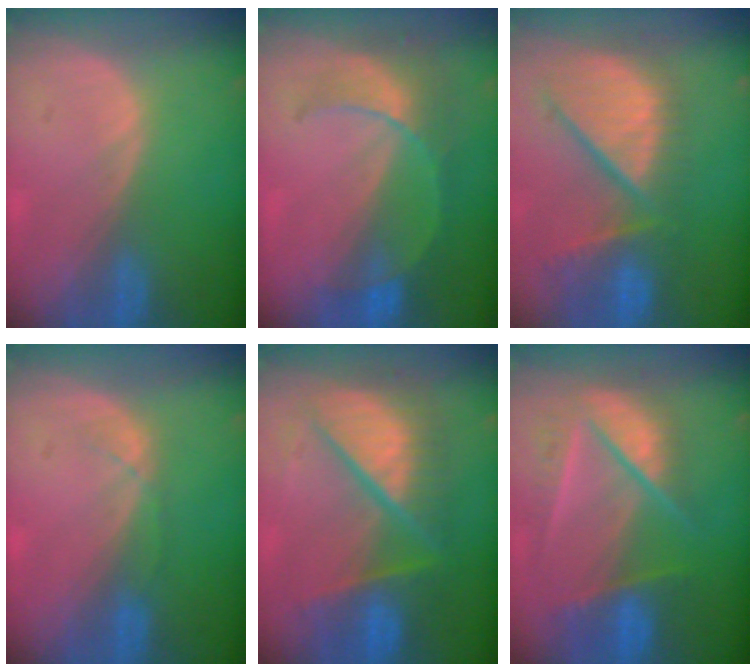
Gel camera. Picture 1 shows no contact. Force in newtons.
{"total": 7.9, "press": 6.9, "slide": 3.9}
{"total": 11.9, "press": 10.3, "slide": 5.9}
{"total": 1.4, "press": 1.3, "slide": 0.3}
{"total": 11.0, "press": 10.9, "slide": 1.1}
{"total": 9.7, "press": 8.2, "slide": 5.1}